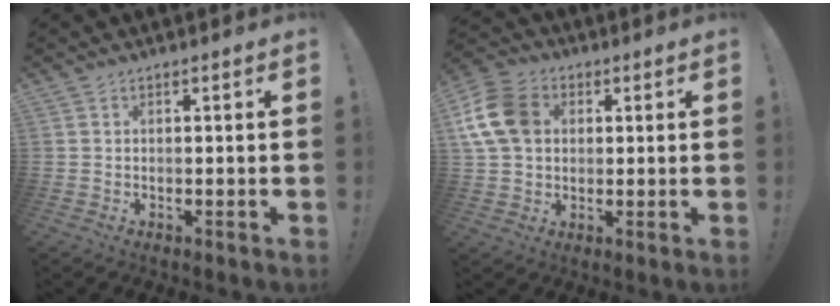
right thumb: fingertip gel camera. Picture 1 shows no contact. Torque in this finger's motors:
{"motor_torque": [0.41, 0.41, 0.41, 0.04, 0.18]}